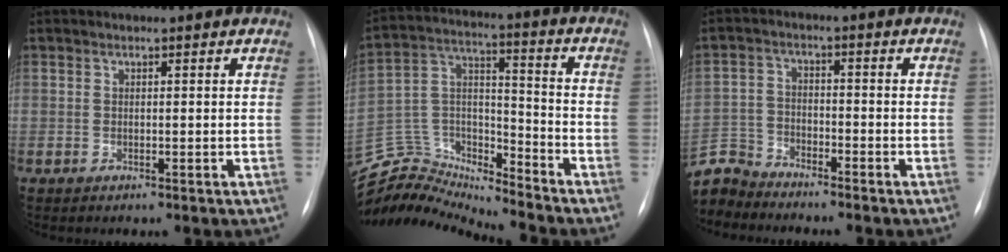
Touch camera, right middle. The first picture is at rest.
{"total": 15.2, "force": [-15.2, 0.6, 0.1], "torque": [0.001, 0.065, -0.275]}
{"total": 7.3, "force": [-7.2, 1.5, -0.3], "torque": [0.001, 0.005, -0.147]}